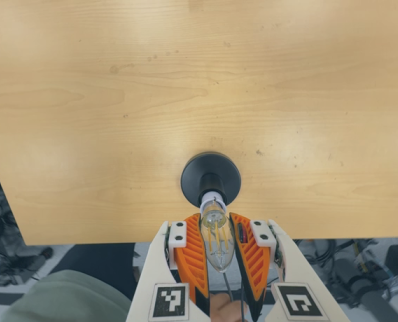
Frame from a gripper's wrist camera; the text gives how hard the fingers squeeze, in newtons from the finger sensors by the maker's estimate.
{"total": 19.4, "left": 19.8, "right": 18.9}